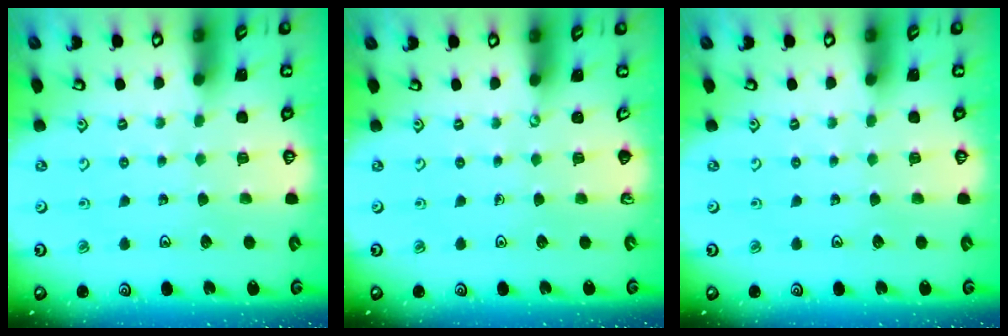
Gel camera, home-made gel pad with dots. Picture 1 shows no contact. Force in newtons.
{"total": 0.0}
{"total": 0.0}